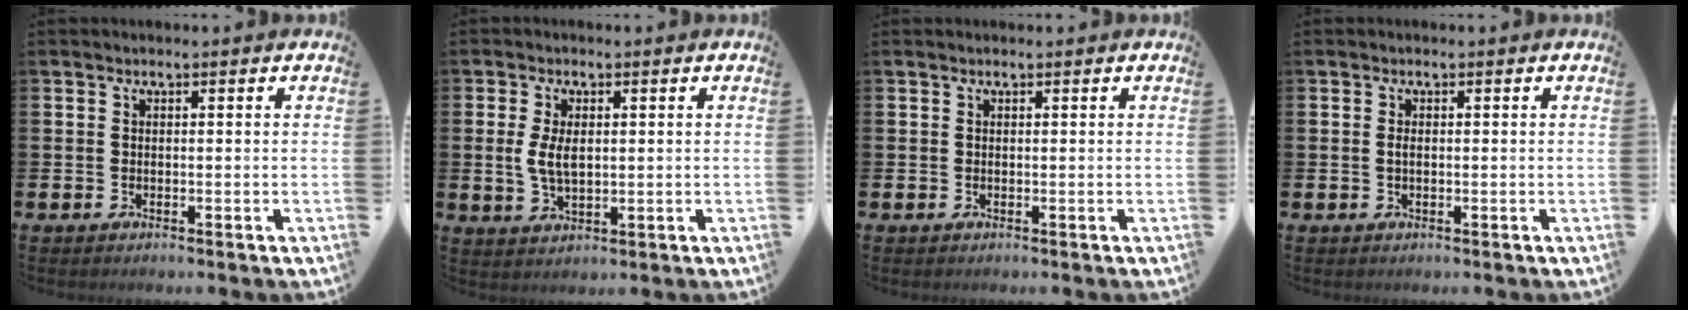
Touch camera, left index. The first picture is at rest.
{"total": 4.3, "force": [0.9, 2.3, 3.6], "torque": [-0.057, 0.002, 0.011]}
{"total": 0.0}
{"total": 0.8, "force": [0.0, 0.4, 0.7], "torque": [-0.007, 0.000, -0.003]}